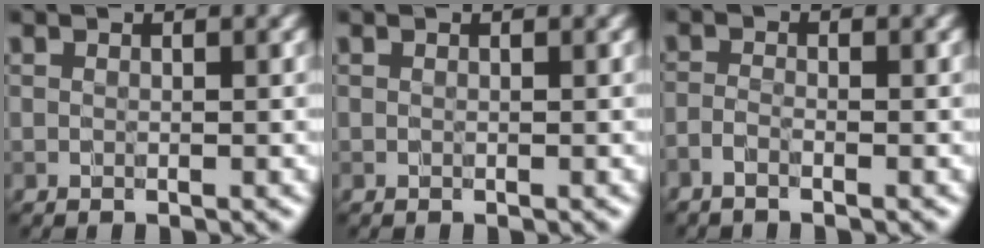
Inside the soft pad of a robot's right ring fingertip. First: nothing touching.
{"total": 0.0}
{"total": 1.0, "force": [-0.9, 0.0, 0.3], "torque": [-0.004, -0.001, -0.021]}